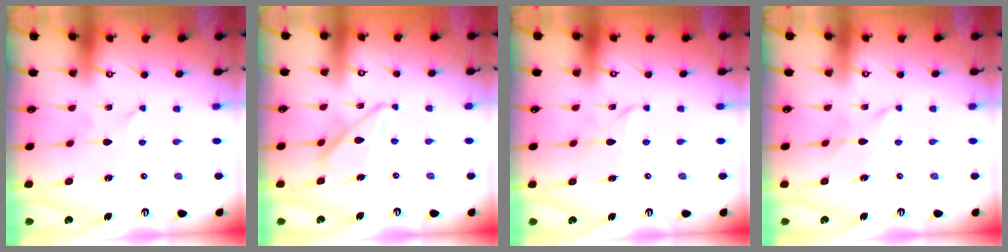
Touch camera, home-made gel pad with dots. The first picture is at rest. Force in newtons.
{"total": 12.2, "press": 12.2, "slide": 1.1}
{"total": 2.8, "press": 2.8, "slide": 0.2}
{"total": 1.6, "press": 1.6, "slide": 0.0}